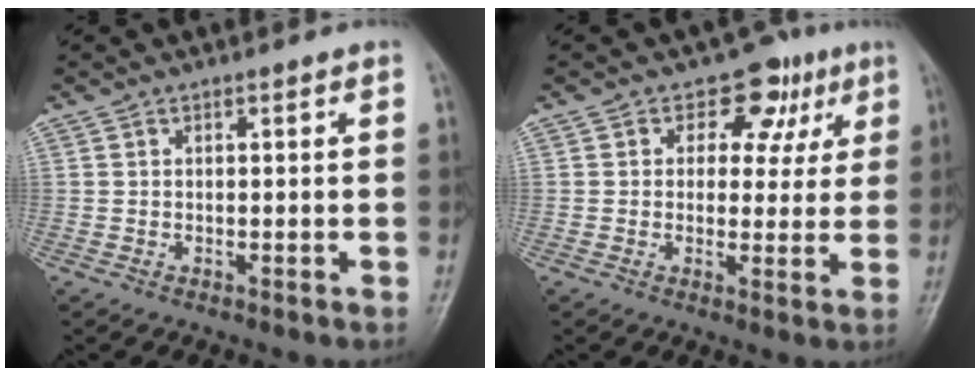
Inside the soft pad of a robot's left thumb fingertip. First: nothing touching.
{"total": 8.3, "force": [3.6, 6.2, 4.2], "torque": [-0.002, -0.003, 0.042]}